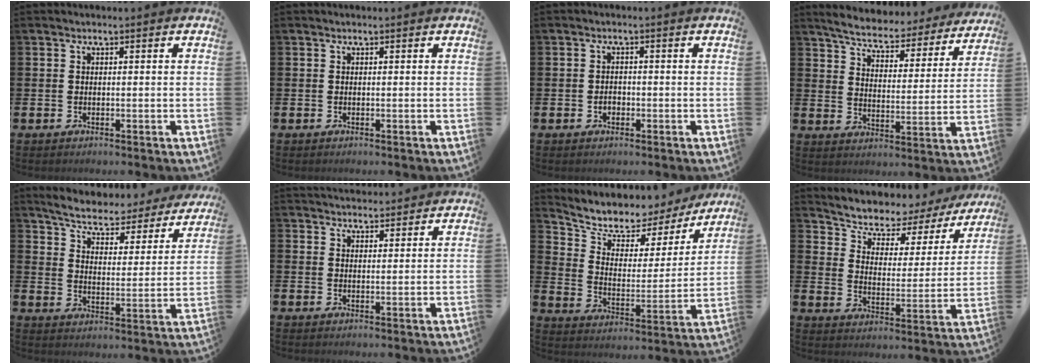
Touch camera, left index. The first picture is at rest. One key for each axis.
{"total": 0.0}
{"total": 1.4, "fx": -0.5, "fy": 1.1, "fz": 0.7, "tx": -0.010, "ty": 0.003, "tz": -0.012}
{"total": 5.8, "fx": 5.5, "fy": 1.0, "fz": 1.5, "tx": -0.055, "ty": -0.043, "tz": 0.091}
{"total": 5.7, "fx": 5.3, "fy": 1.3, "fz": 1.7, "tx": -0.059, "ty": -0.043, "tz": 0.084}
{"total": 3.0, "fx": 2.9, "fy": 0.5, "fz": -0.1, "tx": 0.009, "ty": -0.018, "tz": 0.051}
{"total": 8.3, "fx": 7.1, "fy": 3.6, "fz": 2.3, "tx": -0.081, "ty": -0.052, "tz": 0.120}
{"total": 6.2, "fx": 5.5, "fy": 2.4, "fz": 1.5, "tx": -0.064, "ty": -0.042, "tz": 0.089}